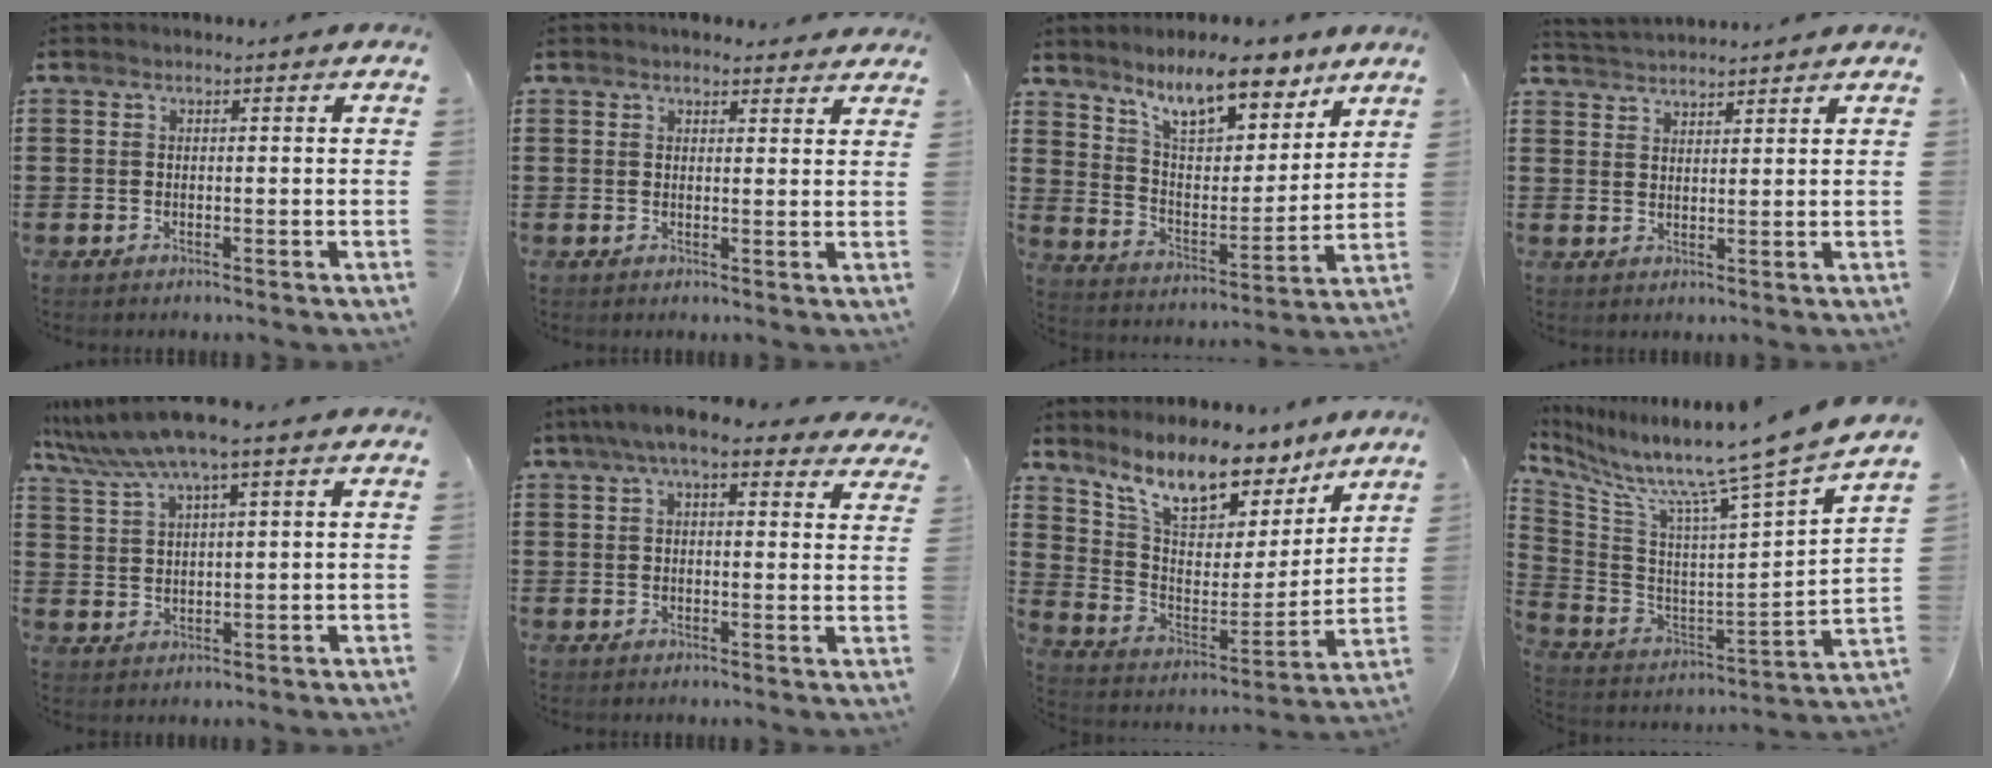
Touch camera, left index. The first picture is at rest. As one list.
[{"total": 2.3, "force": [2.2, 0.5, 0.3], "torque": [-0.003, -0.004, 0.041]}, {"total": 11.3, "force": [8.9, 3.5, 6.0], "torque": [-0.112, -0.038, 0.157]}, {"total": 2.7, "force": [2.7, -0.2, -0.2], "torque": [-0.004, -0.007, 0.052]}, {"total": 6.8, "force": [4.8, 0.2, 4.8], "torque": [-0.112, -0.016, 0.083]}, {"total": 6.5, "force": [4.7, 1.5, 4.2], "torque": [-0.095, -0.002, 0.084]}, {"total": 11.1, "force": [9.1, 3.6, 5.2], "torque": [-0.125, -0.054, 0.164]}, {"total": 9.3, "force": [8.2, -2.4, 3.8], "torque": [-0.098, -0.091, 0.116]}]